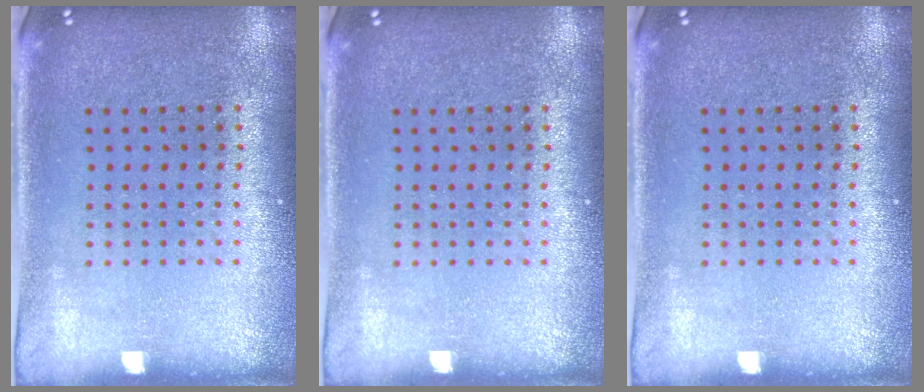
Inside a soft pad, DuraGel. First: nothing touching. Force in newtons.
{"total": 0.0}
{"total": 0.0}